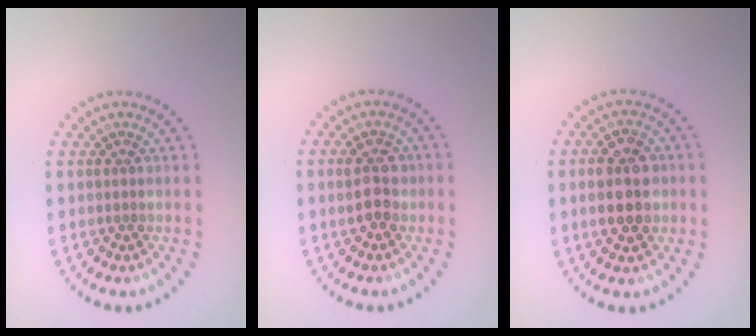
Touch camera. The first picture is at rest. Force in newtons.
{"total": 2.8, "press": 2.8, "slide": 0.1}
{"total": 4.8, "press": 4.8, "slide": 0.2}